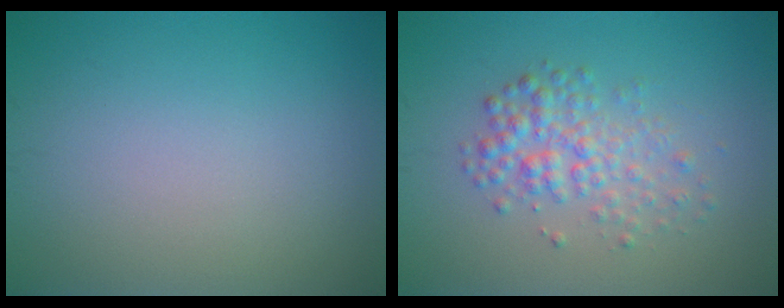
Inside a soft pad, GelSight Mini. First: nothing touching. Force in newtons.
{"total": 3.2, "press": 3.2, "slide": 0.1}